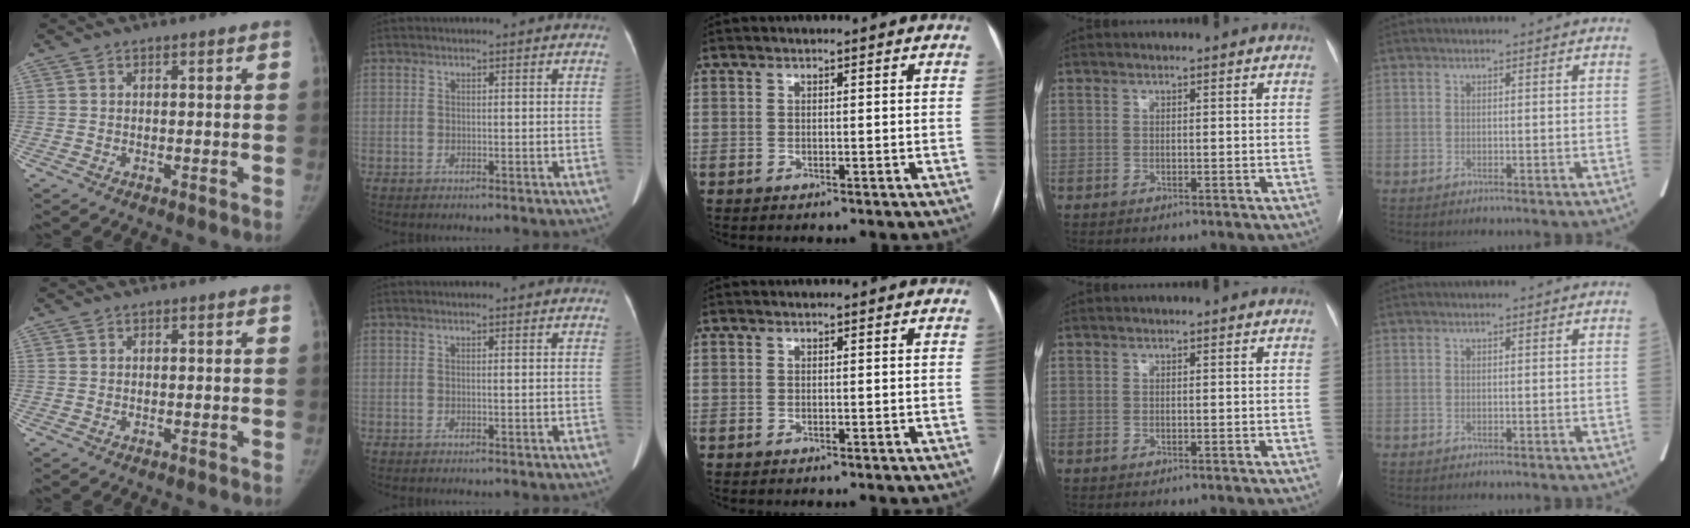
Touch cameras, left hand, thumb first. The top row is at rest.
{}